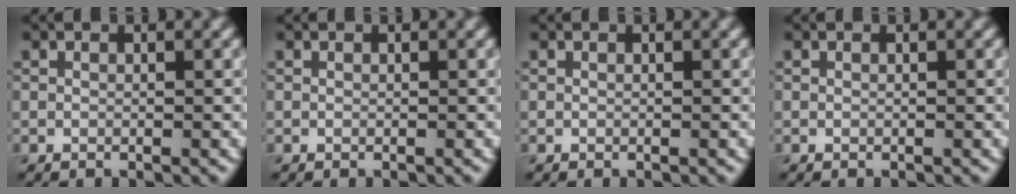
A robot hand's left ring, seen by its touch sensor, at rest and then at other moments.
{"total": 0.0}
{"total": 0.0}
{"total": 0.0}